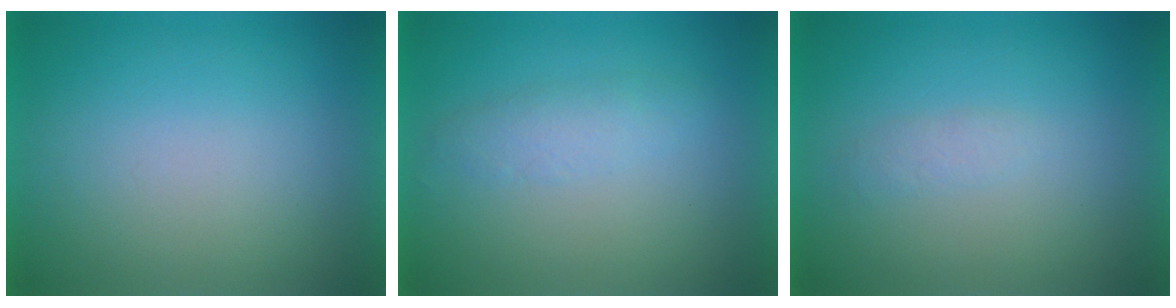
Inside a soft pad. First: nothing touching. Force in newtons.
{"total": 2.4}
{"total": 1.4}